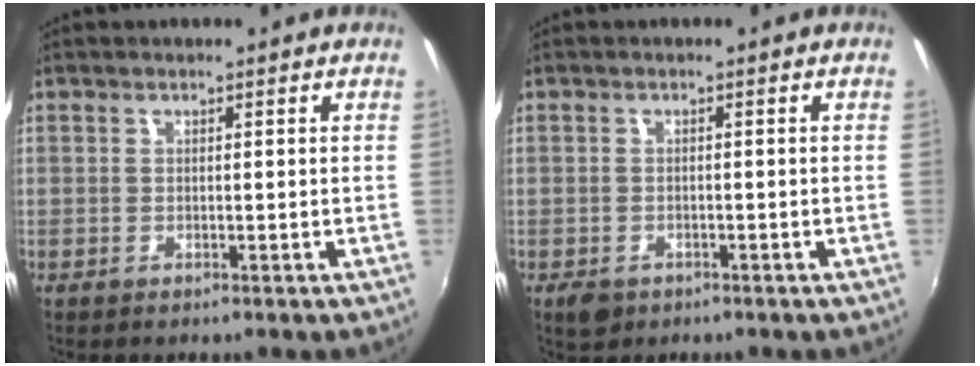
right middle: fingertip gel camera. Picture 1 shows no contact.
{"total": 3.0, "force": [-1.8, 2.0, 1.4], "torque": [-0.033, -0.006, -0.028]}